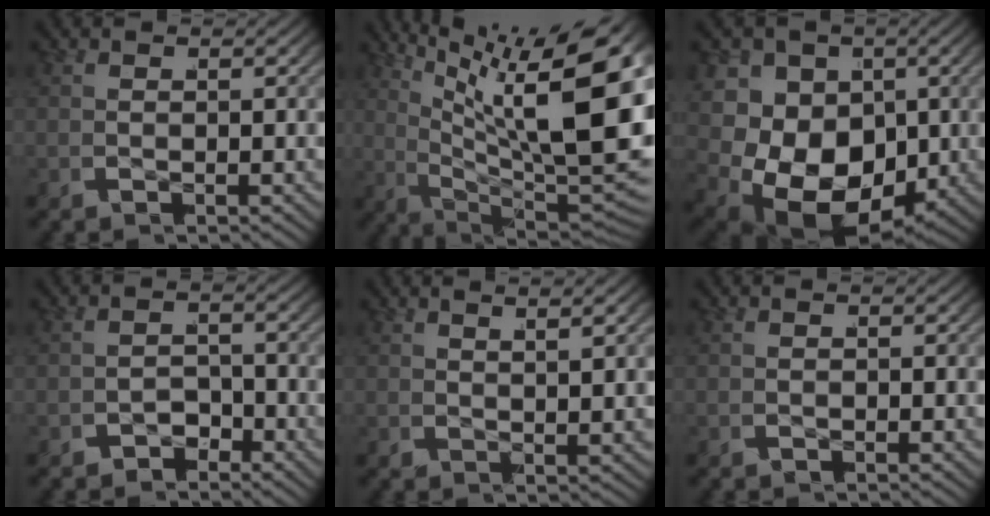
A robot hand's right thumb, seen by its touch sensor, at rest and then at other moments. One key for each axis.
{"total": 16.0, "fx": 2.5, "fy": 7.8, "fz": 13.7, "tx": -0.220, "ty": -0.039, "tz": 0.063}
{"total": 17.4, "fx": -1.6, "fy": 12.8, "fz": 11.7, "tx": -0.259, "ty": -0.068, "tz": -0.001}
{"total": 2.2, "fx": -2.0, "fy": 0.8, "fz": -0.3, "tx": 0.008, "ty": -0.008, "tz": -0.030}
{"total": 2.0, "fx": 1.3, "fy": -1.5, "fz": 0.3, "tx": 0.000, "ty": 0.015, "tz": 0.024}
{"total": 0.0}